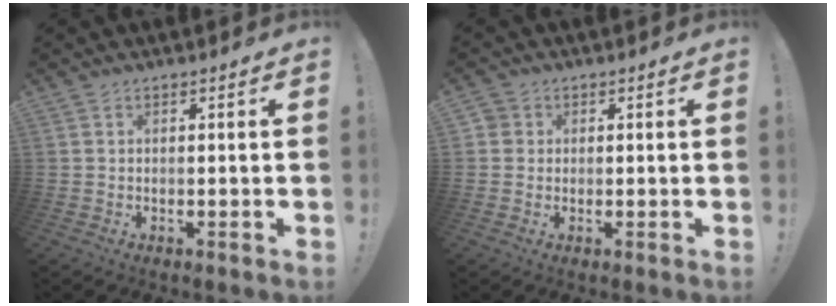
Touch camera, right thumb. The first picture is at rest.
{"total": 2.3, "force": [0.3, 2.2, 0.6], "torque": [-0.013, 0.006, 0.008]}